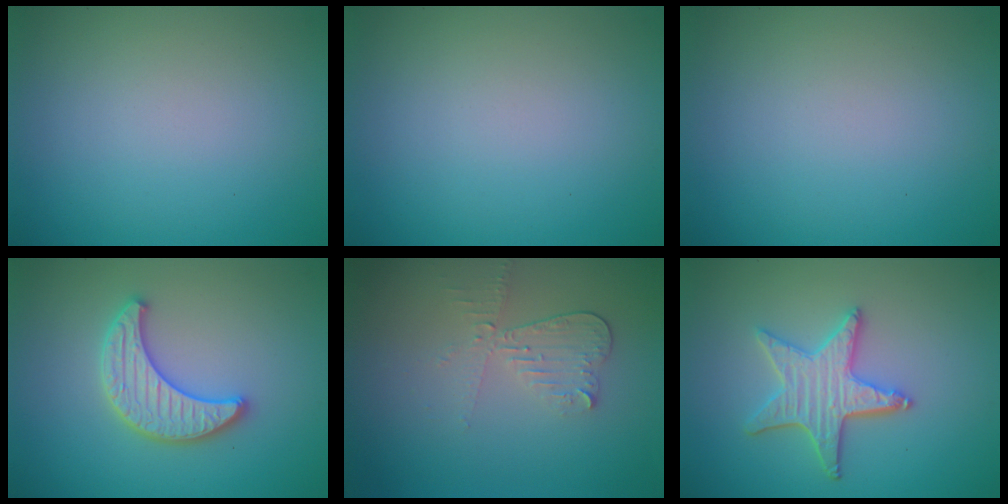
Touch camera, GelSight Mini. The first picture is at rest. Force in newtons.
{"total": 0.0}
{"total": 0.0}
{"total": 3.6, "press": 3.5, "slide": 0.7}
{"total": 2.3, "press": 2.1, "slide": 0.8}
{"total": 4.2, "press": 3.9, "slide": 1.4}